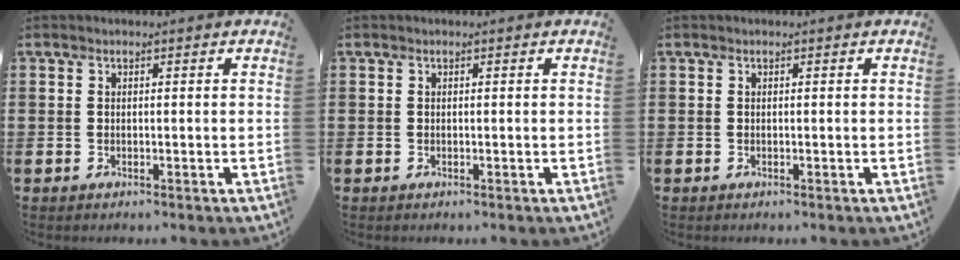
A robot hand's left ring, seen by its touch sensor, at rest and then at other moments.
{"total": 0.0}
{"total": 0.0}